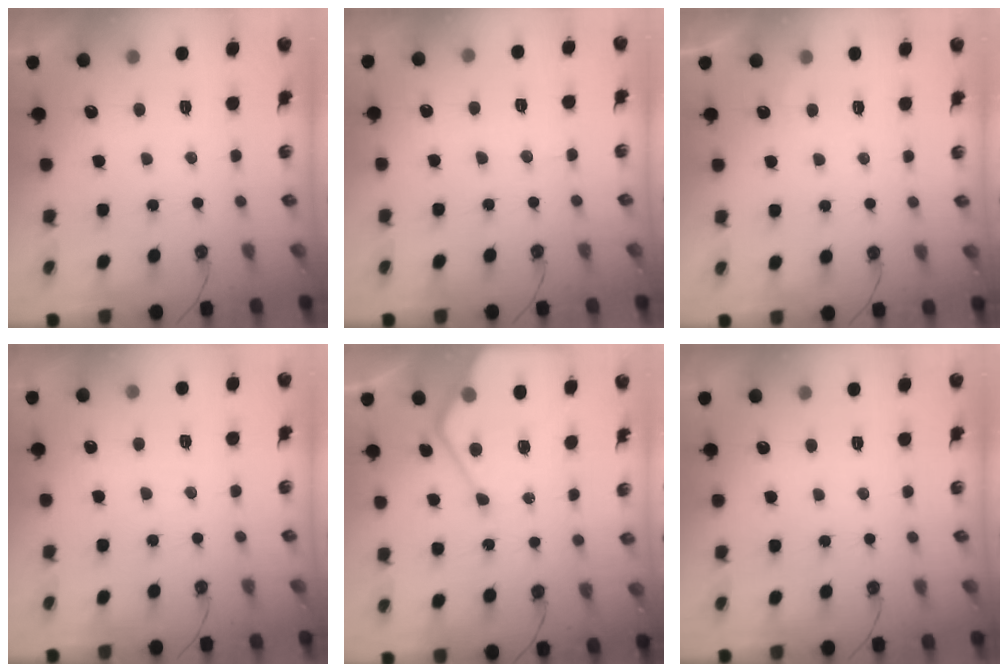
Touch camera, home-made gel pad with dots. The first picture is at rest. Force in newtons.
{"total": 5.5, "press": 5.5, "slide": 0.2}
{"total": 2.8, "press": 2.8, "slide": 0.3}
{"total": 2.1, "press": 2.1, "slide": 0.3}
{"total": 13.5, "press": 13.5, "slide": 1.3}
{"total": 0.0}